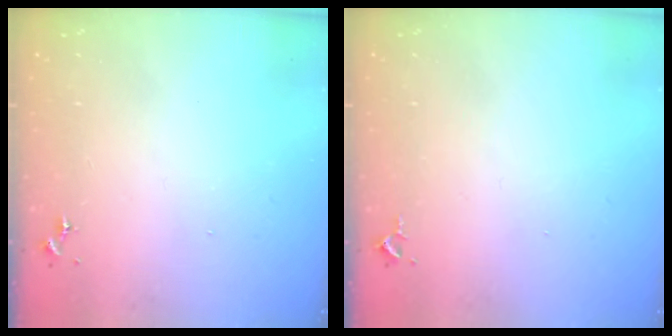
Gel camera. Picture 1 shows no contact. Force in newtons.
{"total": 2.6, "press": 2.6, "slide": 0.4}